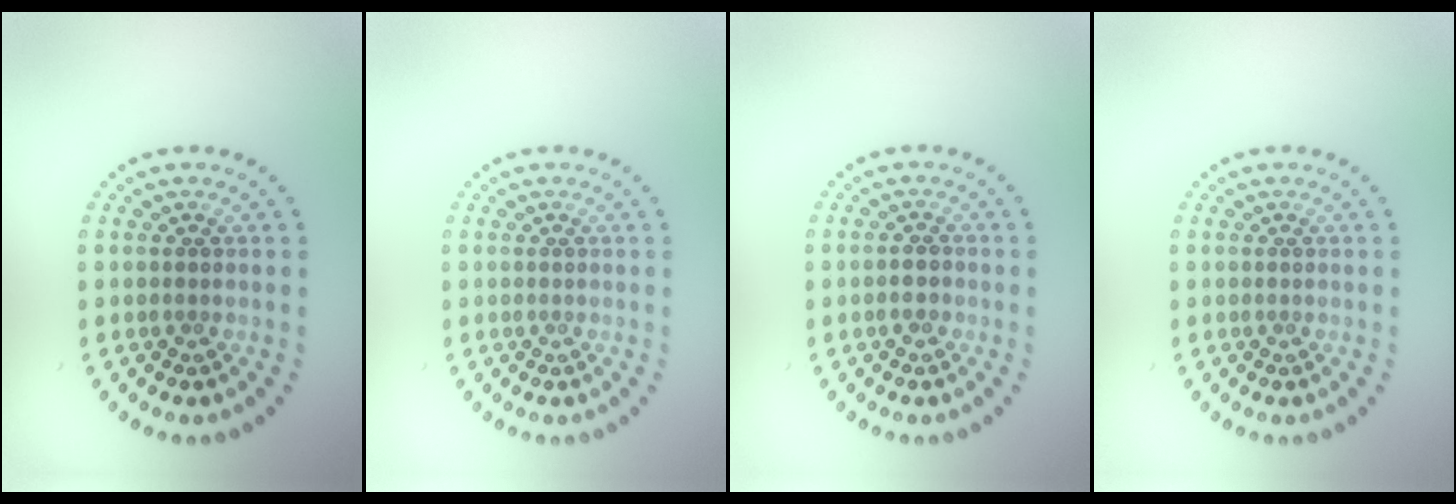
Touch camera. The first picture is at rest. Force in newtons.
{"total": 0.0}
{"total": 1.4, "press": 1.2, "slide": 0.6}
{"total": 0.0}